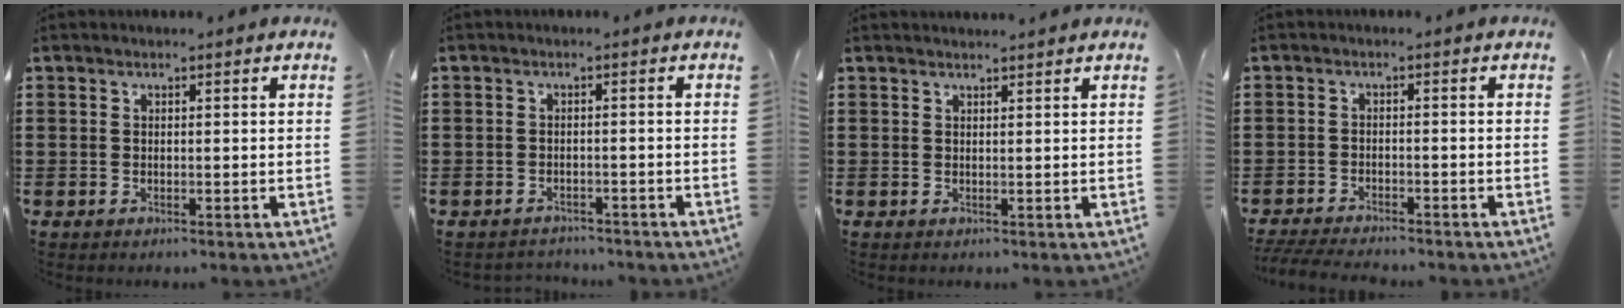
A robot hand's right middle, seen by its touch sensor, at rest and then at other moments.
{"total": 1.7, "force": [-1.7, 0.2, -0.2], "torque": [-0.004, -0.002, -0.038]}
{"total": 1.1, "force": [1.0, -0.1, 0.1], "torque": [-0.003, -0.002, 0.020]}
{"total": 3.4, "force": [-3.3, 0.3, 0.7], "torque": [-0.028, -0.008, -0.072]}